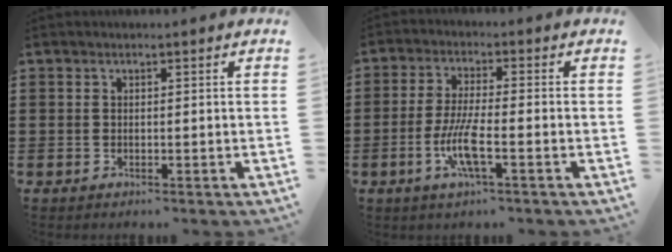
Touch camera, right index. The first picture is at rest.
{"total": 7.1, "force": [-2.6, 1.4, 6.5], "torque": [-0.140, -0.013, -0.053]}